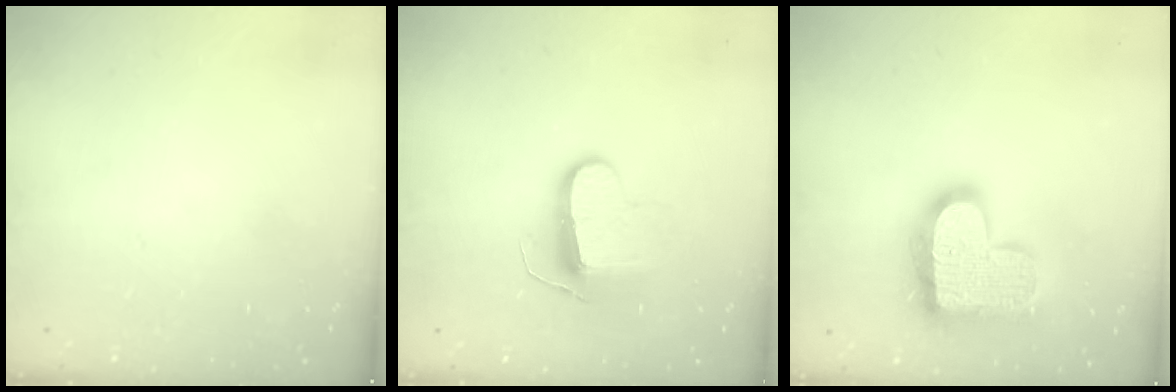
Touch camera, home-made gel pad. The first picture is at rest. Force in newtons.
{"total": 9.7, "press": 9.7, "slide": 0.2}
{"total": 17.7, "press": 17.7, "slide": 1.2}